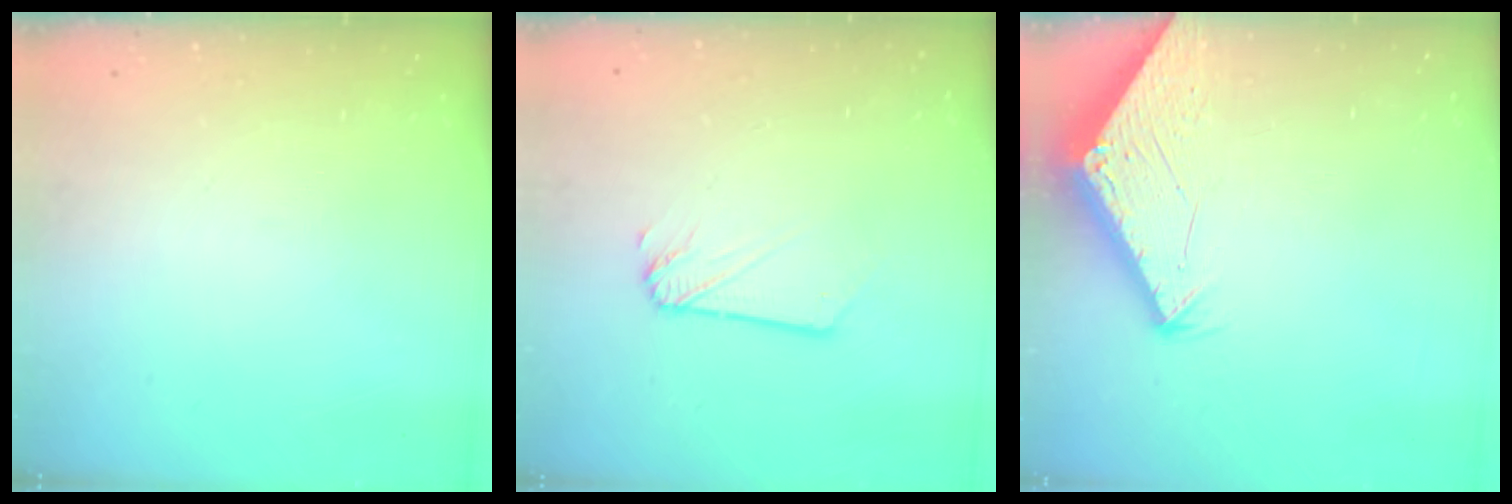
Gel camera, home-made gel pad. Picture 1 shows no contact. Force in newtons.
{"total": 1.9, "press": 1.9, "slide": 0.3}
{"total": 2.8, "press": 2.8, "slide": 0.1}